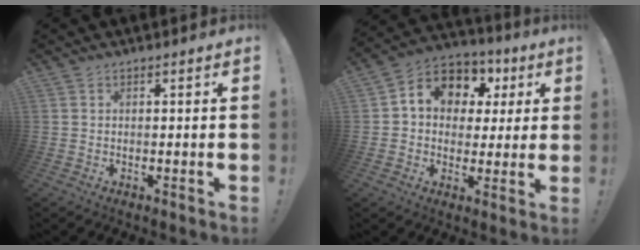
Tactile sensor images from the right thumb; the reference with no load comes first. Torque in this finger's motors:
{"motor_torque": [0.53, 0.53, 0.16, -0.05, 0.09]}